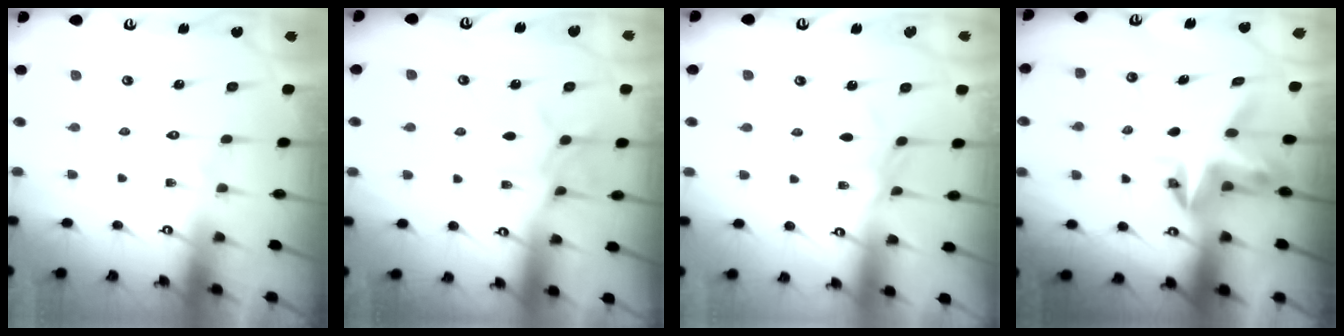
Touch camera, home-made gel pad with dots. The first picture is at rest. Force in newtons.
{"total": 7.5, "press": 7.5, "slide": 0.8}
{"total": 2.7, "press": 2.7, "slide": 0.3}
{"total": 4.2, "press": 4.2, "slide": 0.3}